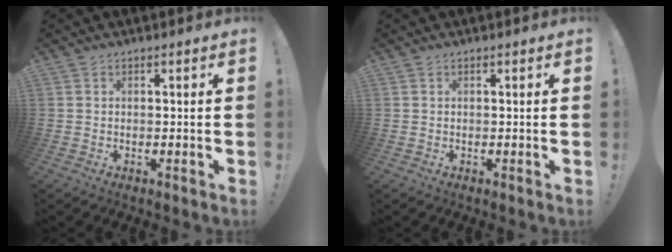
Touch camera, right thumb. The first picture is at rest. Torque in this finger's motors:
{"motor_torque": [0.00, 0.07, 0.02, -0.05, 0.02]}